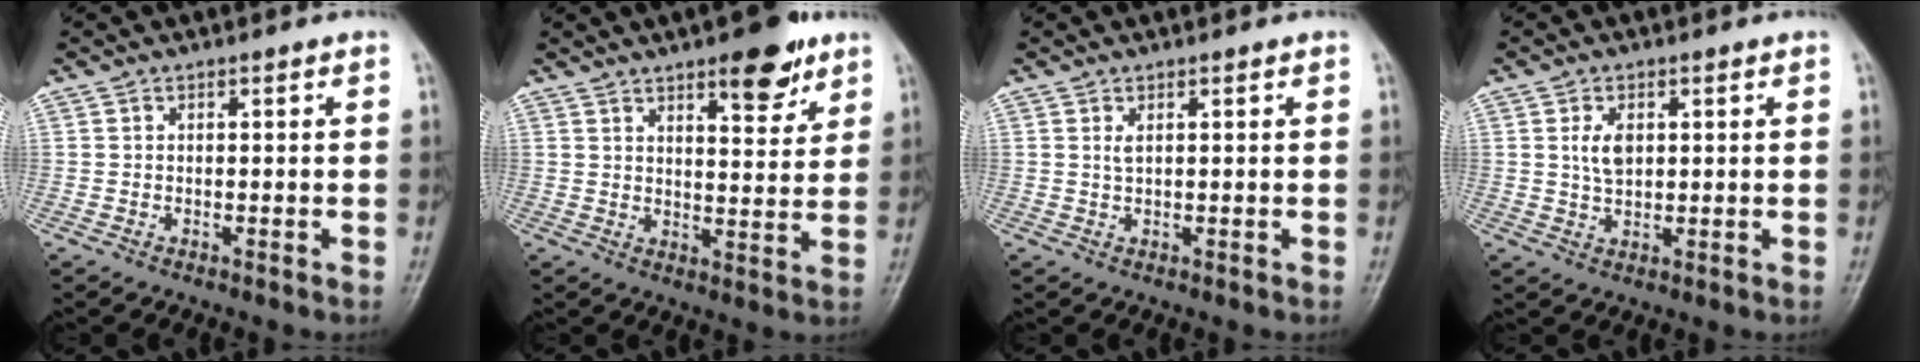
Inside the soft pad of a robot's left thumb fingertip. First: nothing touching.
{"total": 10.3, "force": [6.4, 3.6, 7.3], "torque": [-0.077, -0.035, 0.090]}
{"total": 1.2, "force": [0.6, 0.4, 1.0], "torque": [-0.020, 0.000, 0.014]}
{"total": 4.2, "force": [1.1, 2.5, 3.2], "torque": [-0.052, -0.005, 0.024]}